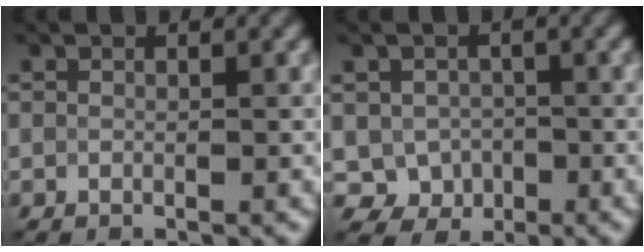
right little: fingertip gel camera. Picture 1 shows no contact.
{"total": 3.1, "force": [-0.5, 2.7, 1.3], "torque": [-0.017, -0.008, -0.007]}